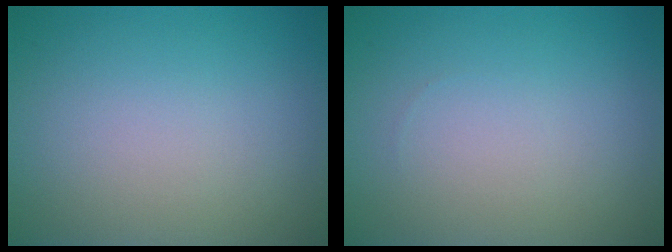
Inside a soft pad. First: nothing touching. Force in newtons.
{"total": 0.0}